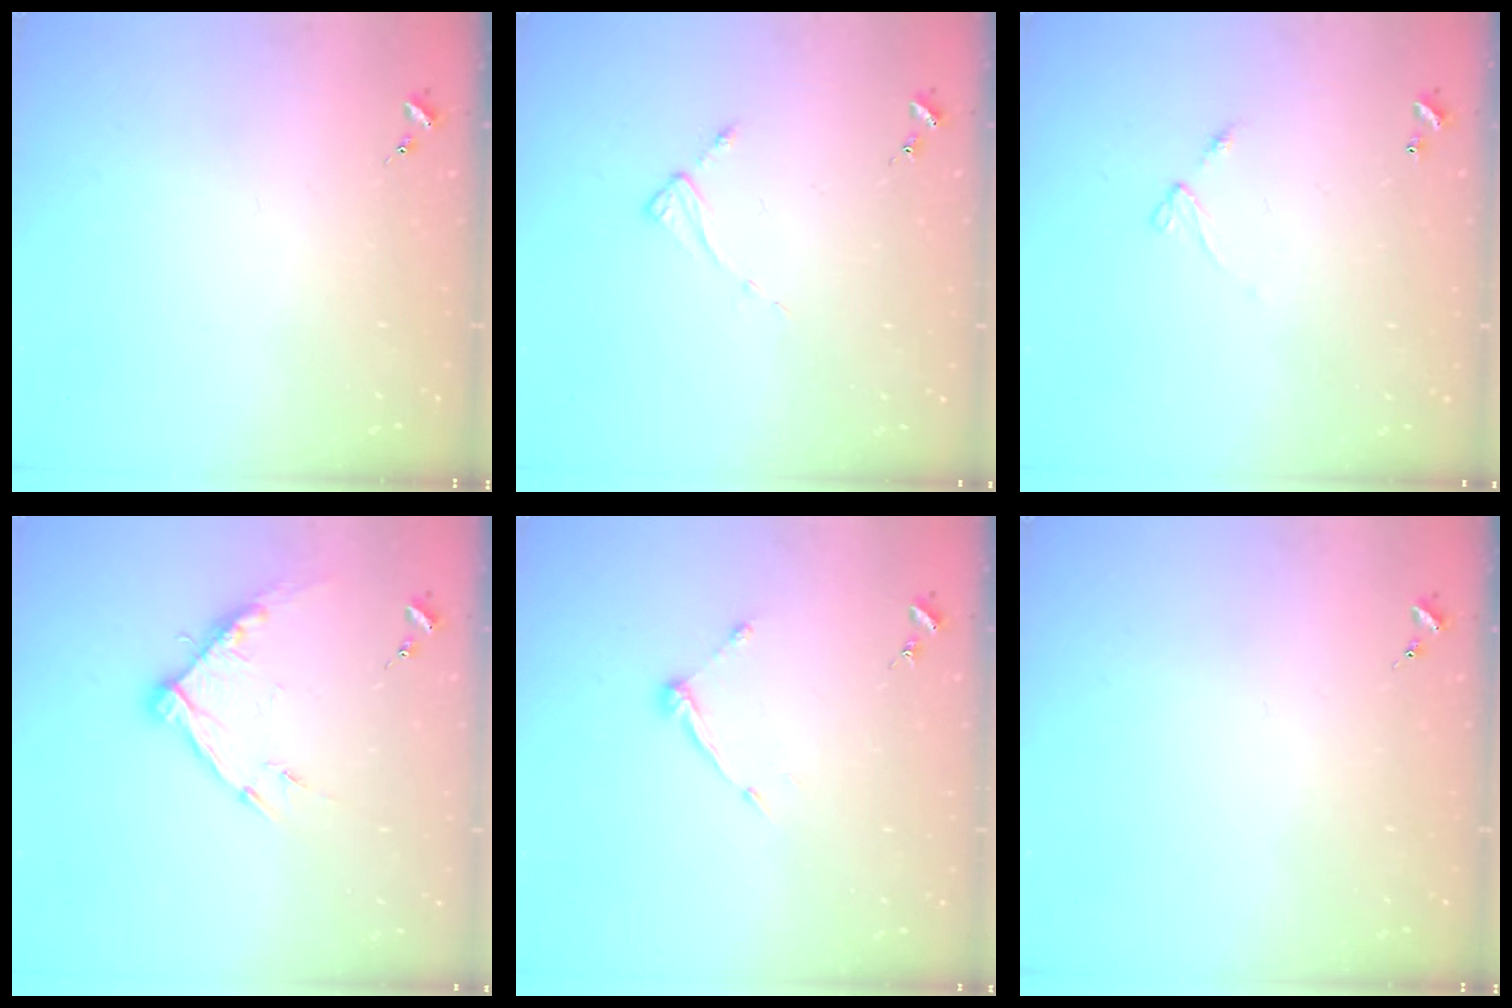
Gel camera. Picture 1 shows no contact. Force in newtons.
{"total": 2.5, "press": 2.5, "slide": 0.3}
{"total": 5.1, "press": 5.1, "slide": 0.4}
{"total": 10.7, "press": 10.6, "slide": 1.3}
{"total": 6.7, "press": 6.6, "slide": 0.5}
{"total": 0.0}